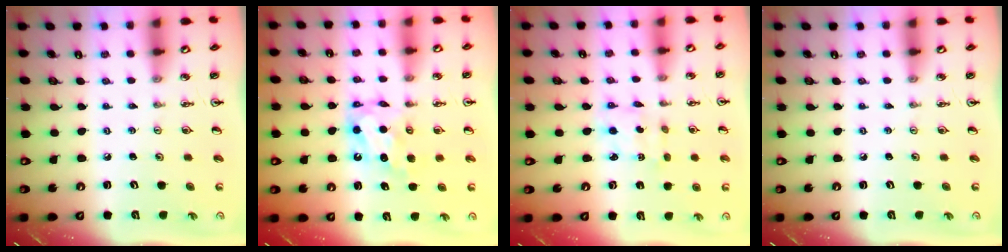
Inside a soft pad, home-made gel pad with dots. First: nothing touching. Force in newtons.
{"total": 7.2, "press": 7.2, "slide": 0.6}
{"total": 2.1, "press": 2.0, "slide": 0.4}
{"total": 0.0}